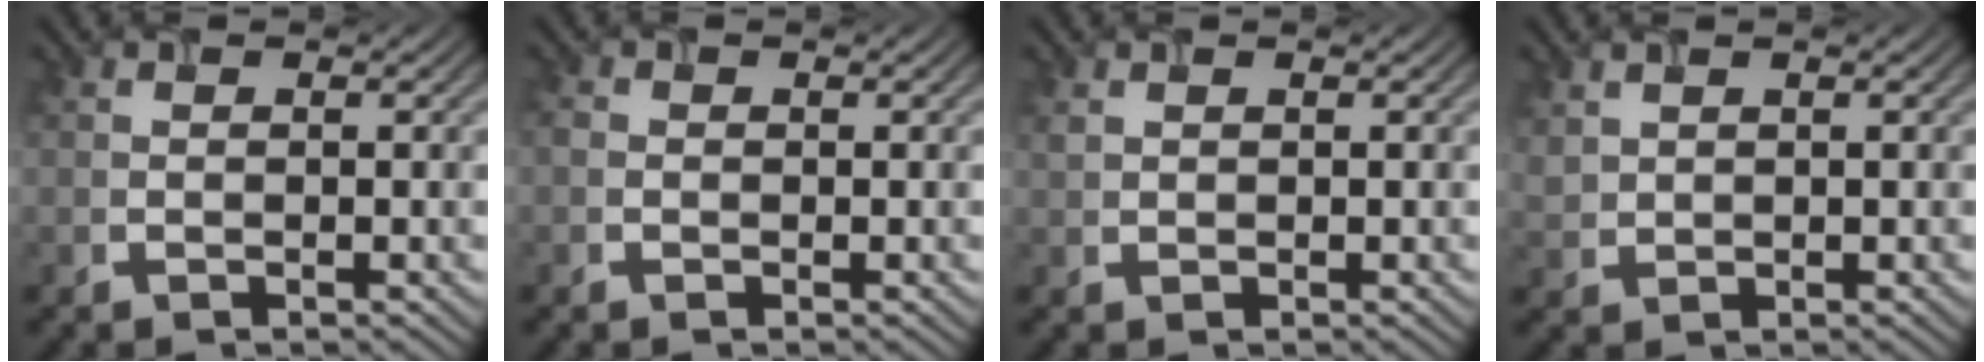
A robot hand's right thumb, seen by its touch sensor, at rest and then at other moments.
{"total": 0.9, "force": [-0.1, 0.8, 0.4], "torque": [-0.008, -0.001, -0.004]}
{"total": 1.0, "force": [0.6, 0.6, 0.4], "torque": [-0.016, 0.000, 0.016]}
{"total": 1.8, "force": [1.3, 1.0, 0.7], "torque": [-0.024, 0.000, 0.034]}